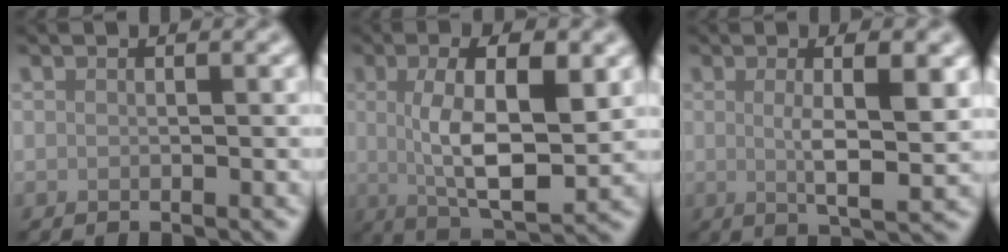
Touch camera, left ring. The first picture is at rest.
{"total": 8.2, "force": [0.8, 2.7, 7.7], "torque": [-0.130, -0.003, 0.015]}
{"total": 5.3, "force": [0.7, 1.2, 5.1], "torque": [-0.079, -0.004, 0.011]}